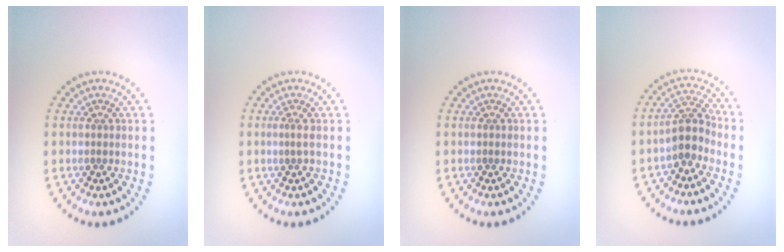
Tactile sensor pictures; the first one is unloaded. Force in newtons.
{"total": 0.5, "press": 0.2, "slide": 0.5}
{"total": 0.0}
{"total": 3.0, "press": 2.5, "slide": 1.6}